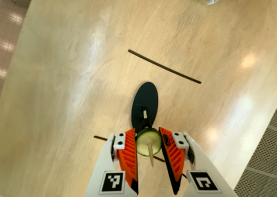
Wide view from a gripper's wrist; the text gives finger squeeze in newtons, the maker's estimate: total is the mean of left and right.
{"total": 10.0, "left": 10.4, "right": 9.7}